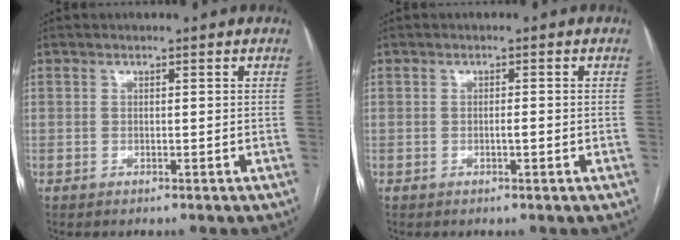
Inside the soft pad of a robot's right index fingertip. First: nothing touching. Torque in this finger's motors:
{"motor_torque": [0.82, 0.73, 0.05, 0.02]}